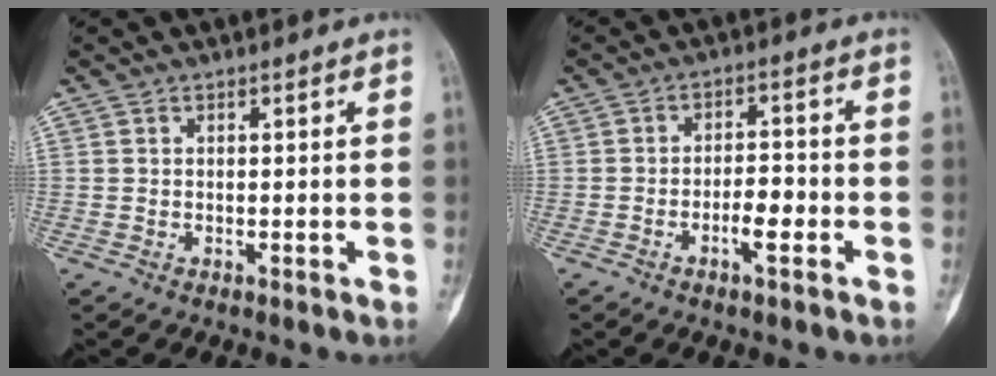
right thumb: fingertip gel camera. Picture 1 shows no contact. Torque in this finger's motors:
{"motor_torque": [0.04, 0.58, 0.02, 0.12, -0.04]}